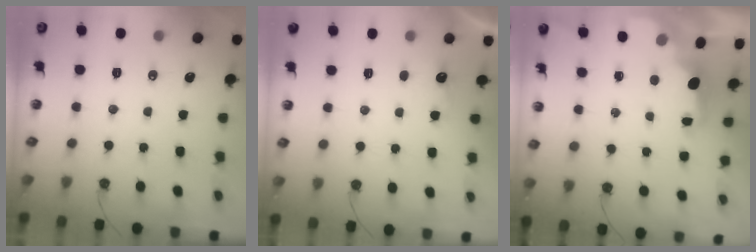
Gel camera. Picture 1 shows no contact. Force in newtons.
{"total": 1.6, "press": 1.5, "slide": 0.7}
{"total": 2.4, "press": 2.2, "slide": 0.7}